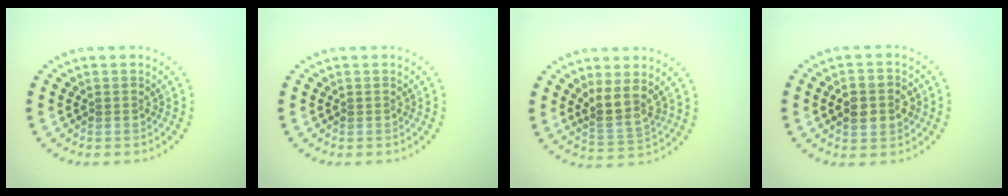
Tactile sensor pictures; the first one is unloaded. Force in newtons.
{"total": 0.0}
{"total": 3.0, "press": 2.3, "slide": 1.8}
{"total": 3.7, "press": 3.7, "slide": 0.1}